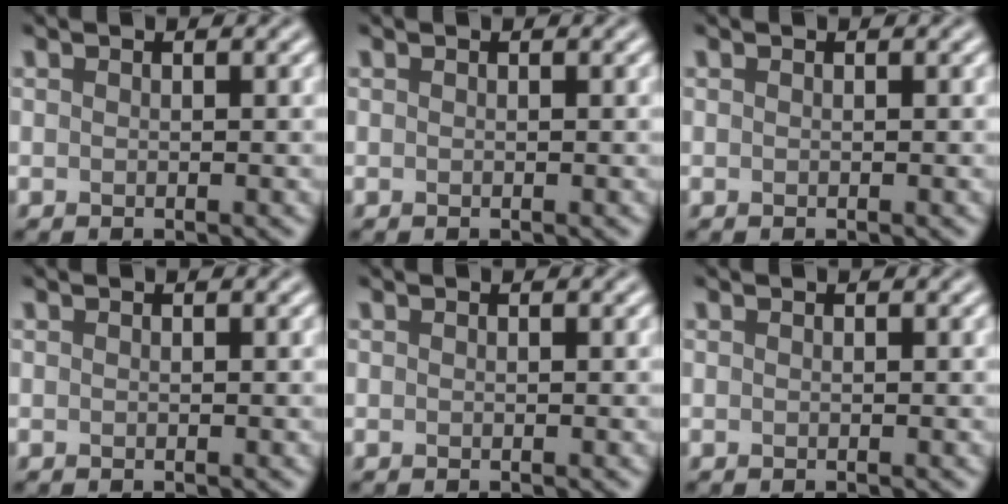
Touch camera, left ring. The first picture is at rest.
{"total": 0.0}
{"total": 0.0}
{"total": 0.0}
{"total": 0.0}
{"total": 0.0}